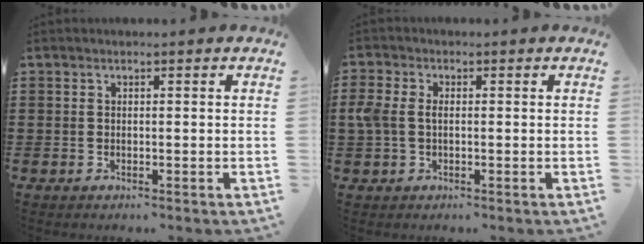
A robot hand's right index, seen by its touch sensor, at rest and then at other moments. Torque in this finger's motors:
{"motor_torque": [0.66, -0.30, 0.27, 0.11]}